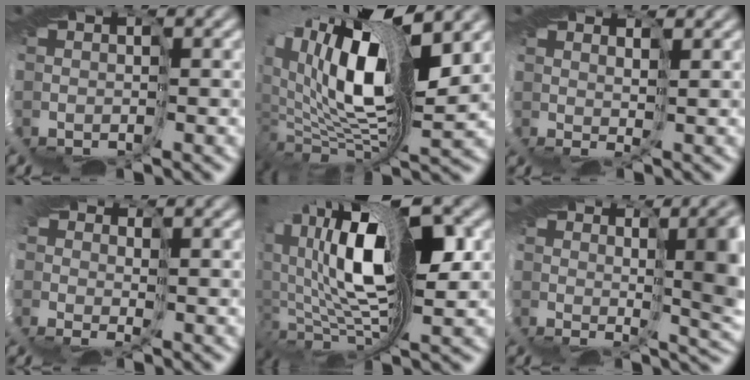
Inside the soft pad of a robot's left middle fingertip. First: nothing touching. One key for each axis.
{"total": 15.3, "fx": 4.9, "fy": 6.3, "fz": 13.0, "tx": -0.266, "ty": 0.008, "tz": 0.097}
{"total": 2.3, "fx": 2.0, "fy": 0.1, "fz": 1.1, "tx": -0.012, "ty": 0.015, "tz": 0.023}
{"total": 2.0, "fx": 0.2, "fy": 1.2, "fz": 1.5, "tx": -0.034, "ty": 0.001, "tz": 0.001}
{"total": 14.7, "fx": 2.9, "fy": 6.1, "fz": 13.0, "tx": -0.240, "ty": -0.011, "tz": 0.069}
{"total": 9.4, "fx": 1.4, "fy": 3.4, "fz": 8.7, "tx": -0.112, "ty": -0.005, "tz": 0.031}